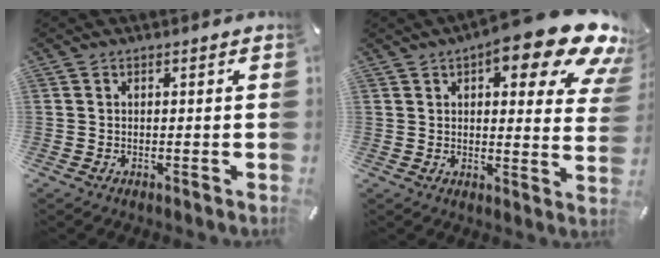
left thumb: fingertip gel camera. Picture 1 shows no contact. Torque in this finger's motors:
{"motor_torque": [2.64, 2.36, 1.58, -1.19, 0.20]}